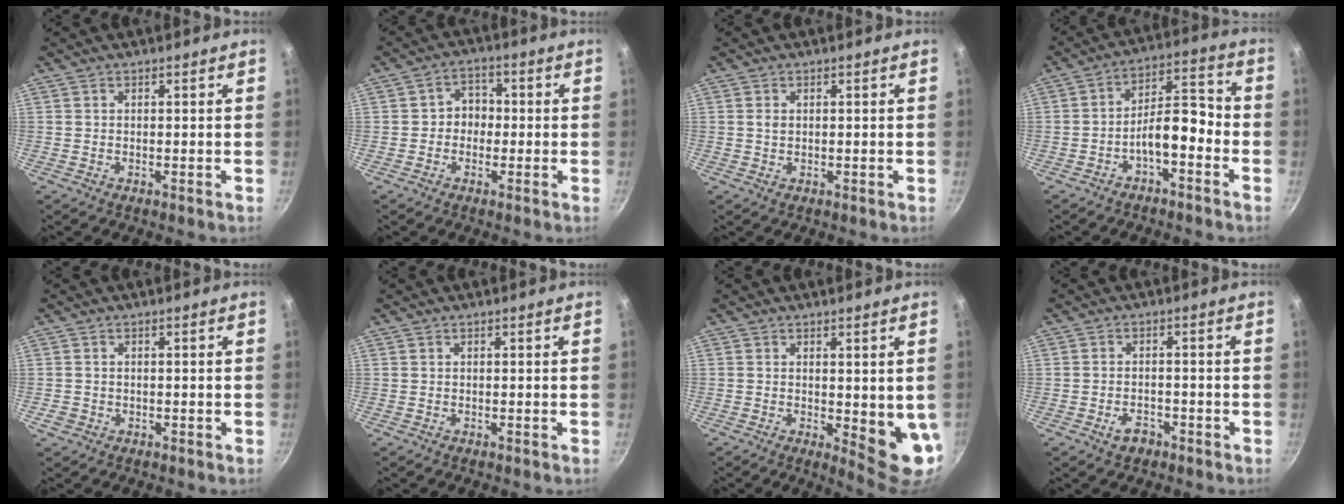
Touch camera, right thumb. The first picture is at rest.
{"total": 4.6, "force": [-0.6, 4.0, 2.2], "torque": [0.000, 0.014, -0.016]}
{"total": 1.1, "force": [0.3, 0.8, 0.7], "torque": [-0.012, -0.003, 0.004]}
{"total": 8.3, "force": [-3.9, 3.5, 6.5], "torque": [-0.086, 0.060, -0.065]}
{"total": 1.6, "force": [-0.6, 1.3, 0.6], "torque": [-0.011, 0.001, -0.005]}
{"total": 0.0}
{"total": 8.2, "force": [0.0, 2.6, 7.8], "torque": [-0.083, -0.022, 0.007]}
{"total": 2.9, "force": [-1.6, 1.8, 1.6], "torque": [-0.021, 0.014, -0.023]}